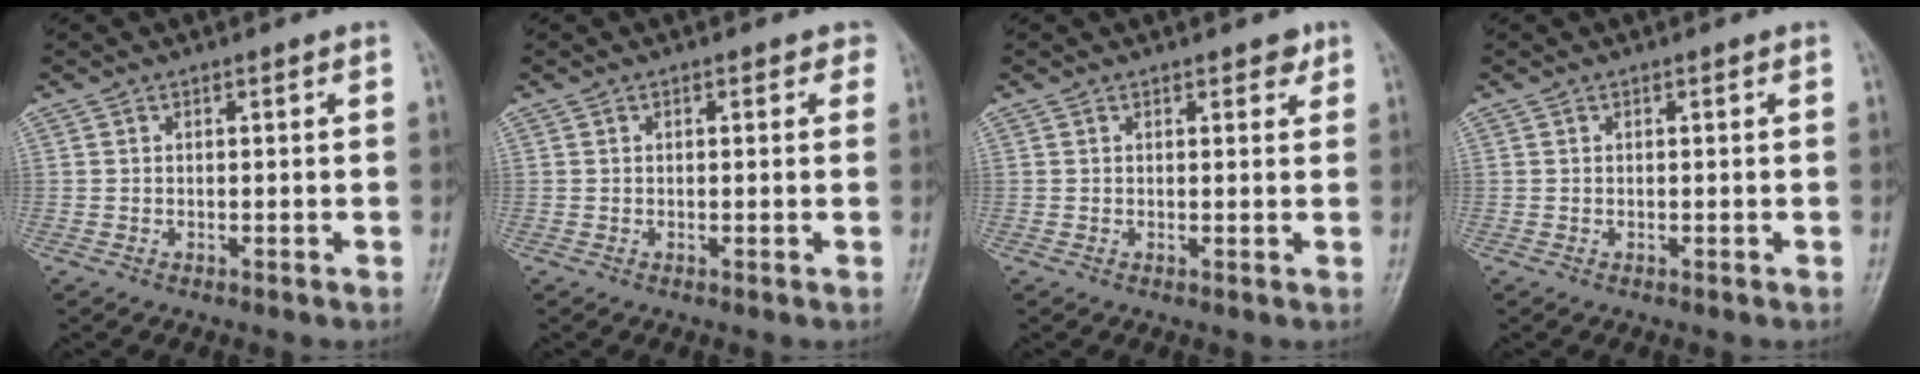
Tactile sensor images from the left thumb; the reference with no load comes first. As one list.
[{"total": 1.6, "force": [0.8, 1.0, 0.9], "torque": [0.007, 0.002, 0.003]}, {"total": 1.8, "force": [1.2, 1.0, 0.9], "torque": [0.003, -0.005, 0.012]}, {"total": 0.0}]